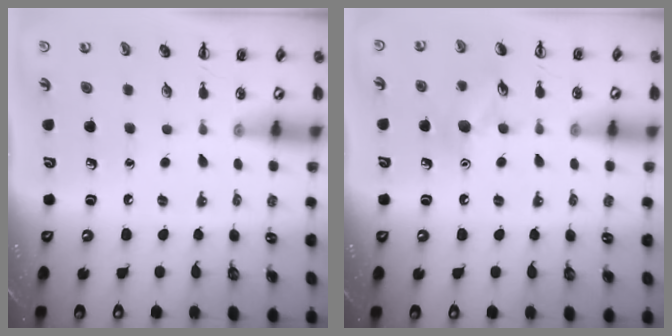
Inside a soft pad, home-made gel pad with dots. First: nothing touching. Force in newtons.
{"total": 9.2, "press": 9.1, "slide": 1.4}